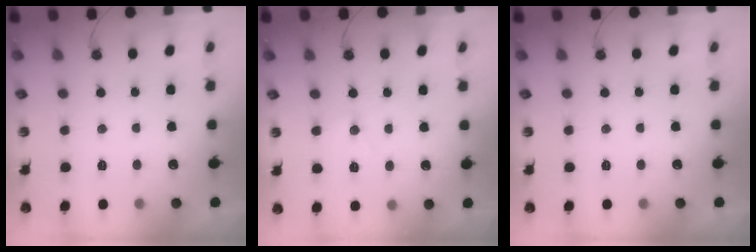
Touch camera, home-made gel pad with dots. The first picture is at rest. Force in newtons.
{"total": 7.2, "press": 7.2, "slide": 0.5}
{"total": 0.0}